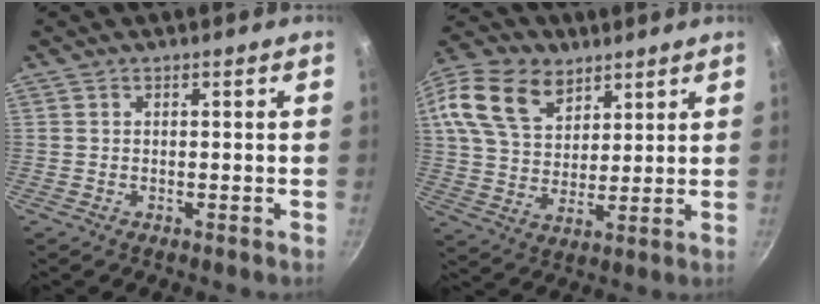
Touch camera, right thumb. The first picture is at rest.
{"total": 18.2, "force": [9.0, 12.0, 10.2], "torque": [-0.190, -0.005, 0.163]}